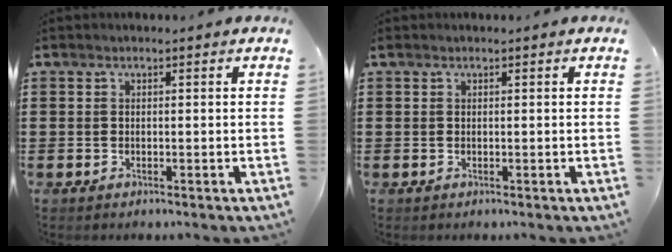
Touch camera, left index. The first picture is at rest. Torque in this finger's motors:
{"motor_torque": [0.16, -0.20, 0.01, 0.02]}